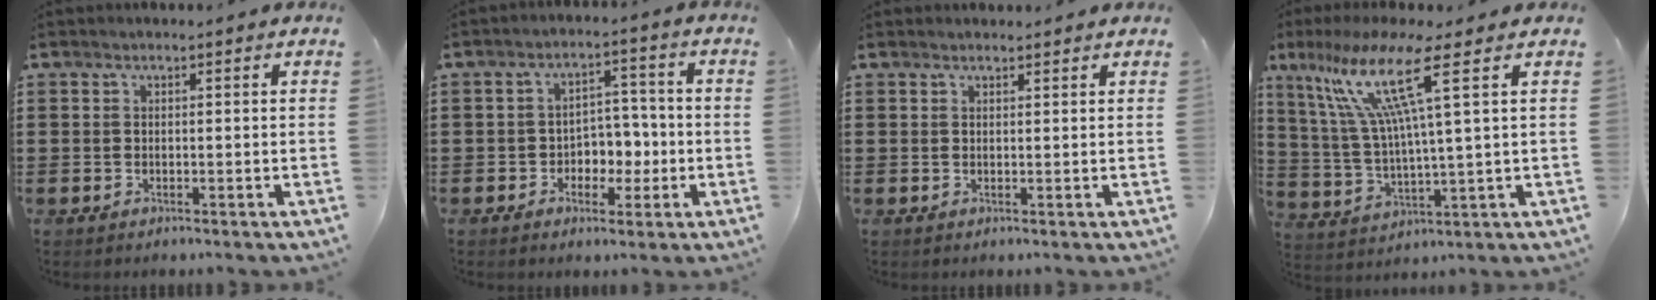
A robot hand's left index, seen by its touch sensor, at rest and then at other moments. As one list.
[{"total": 4.7, "force": [-1.4, 4.0, 2.0], "torque": [-0.043, 0.008, -0.031]}, {"total": 0.9, "force": [0.8, 0.2, 0.0], "torque": [-0.001, 0.002, 0.016]}, {"total": 12.9, "force": [6.5, 0.7, 11.1], "torque": [-0.250, -0.023, 0.101]}]